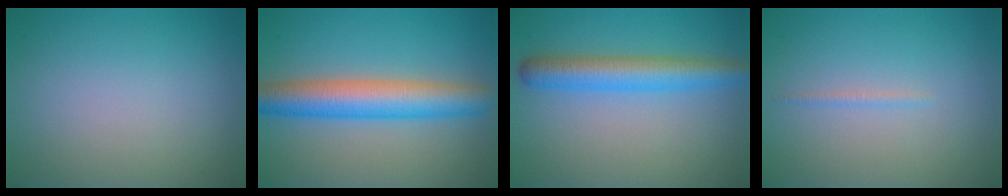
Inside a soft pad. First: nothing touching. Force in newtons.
{"total": 6.6, "press": 6.6, "slide": 0.1}
{"total": 4.6, "press": 4.6, "slide": 0.2}
{"total": 0.6, "press": 0.6, "slide": 0.1}